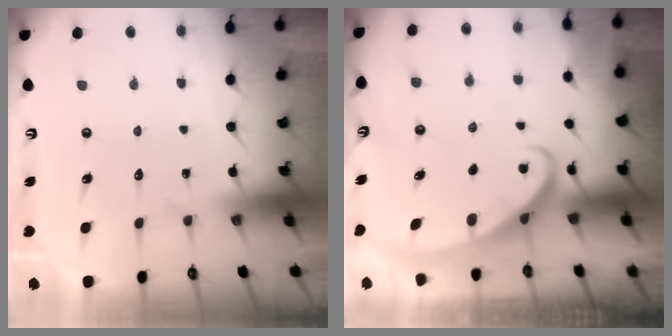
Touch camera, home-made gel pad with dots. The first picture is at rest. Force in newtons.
{"total": 2.4, "press": 2.4, "slide": 0.4}